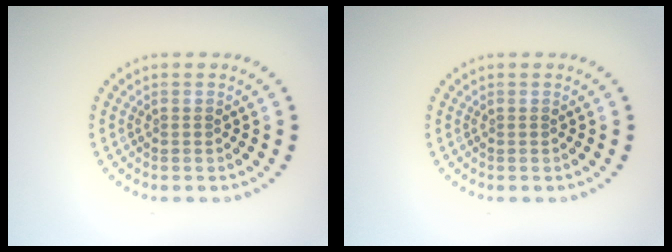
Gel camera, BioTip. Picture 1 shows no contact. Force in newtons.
{"total": 0.0}